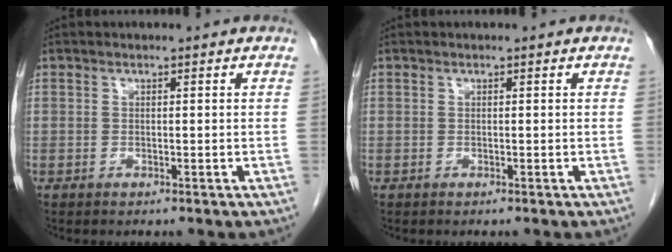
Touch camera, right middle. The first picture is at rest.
{"total": 0.0}